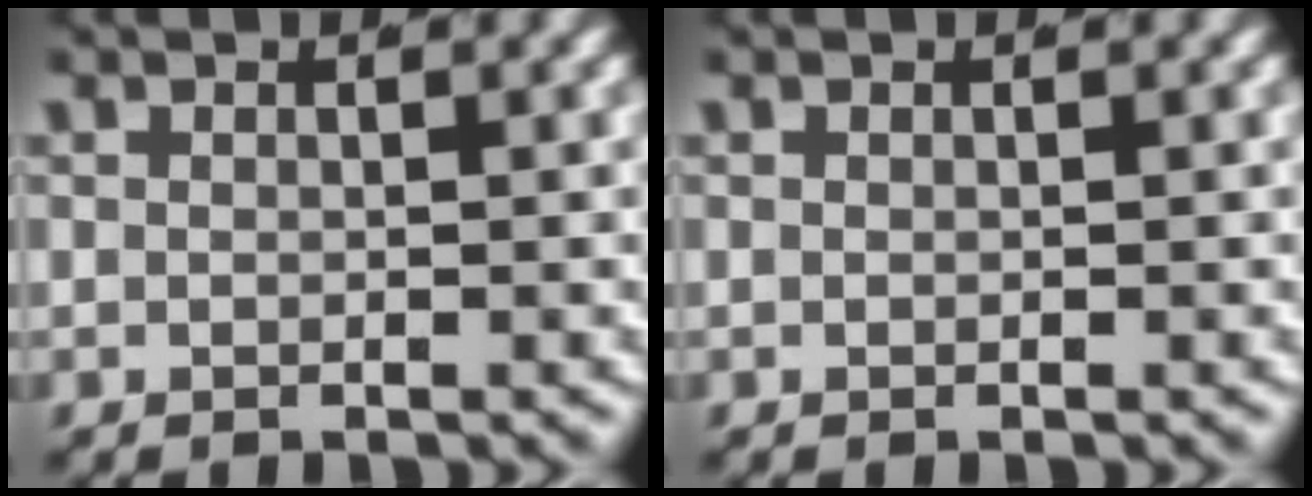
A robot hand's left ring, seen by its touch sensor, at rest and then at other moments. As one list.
[{"total": 0.0}]